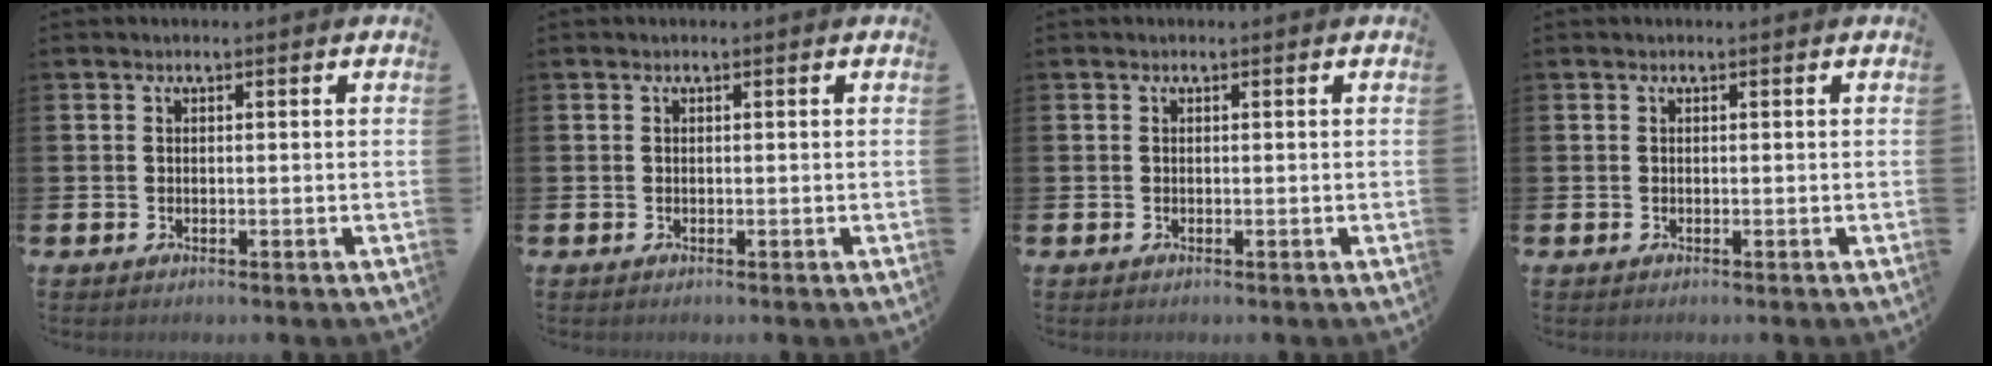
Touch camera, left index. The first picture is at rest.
{"total": 0.0}
{"total": 0.0}
{"total": 0.0}